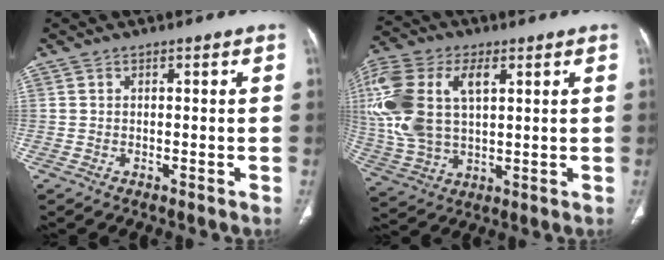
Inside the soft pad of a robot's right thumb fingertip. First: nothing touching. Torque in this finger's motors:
{"motor_torque": [2.34, 2.54, 1.81, 0.70, 0.28]}